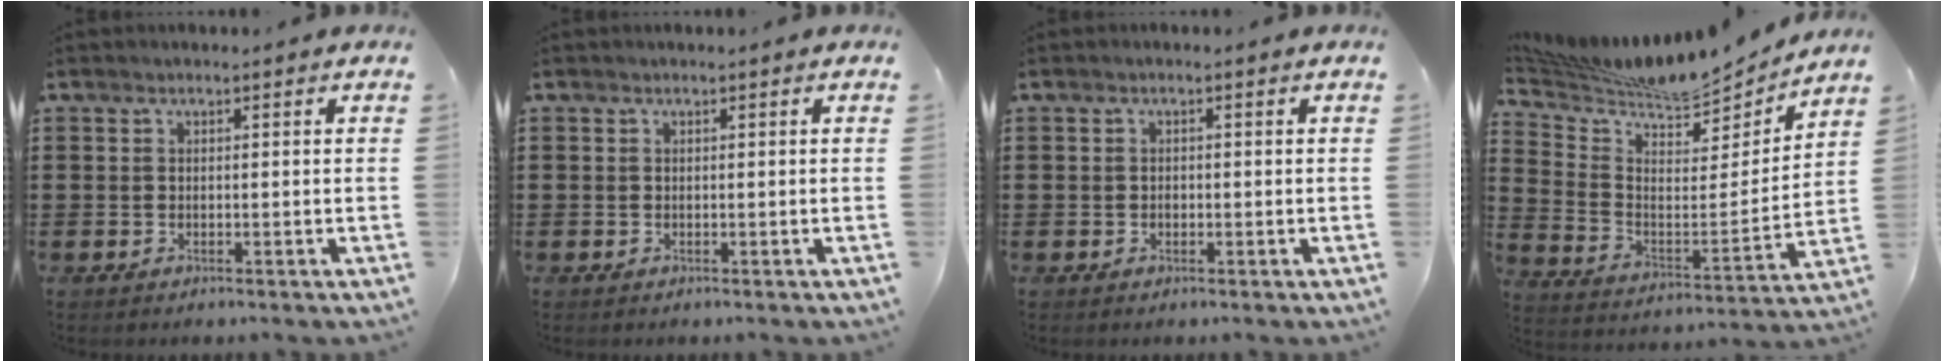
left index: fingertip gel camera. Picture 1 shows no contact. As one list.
[{"total": 0.0}, {"total": 0.7, "force": [-0.2, 0.4, 0.5], "torque": [-0.013, 0.000, -0.003]}, {"total": 7.7, "force": [7.4, 0.6, 2.1], "torque": [-0.074, -0.060, 0.122]}]